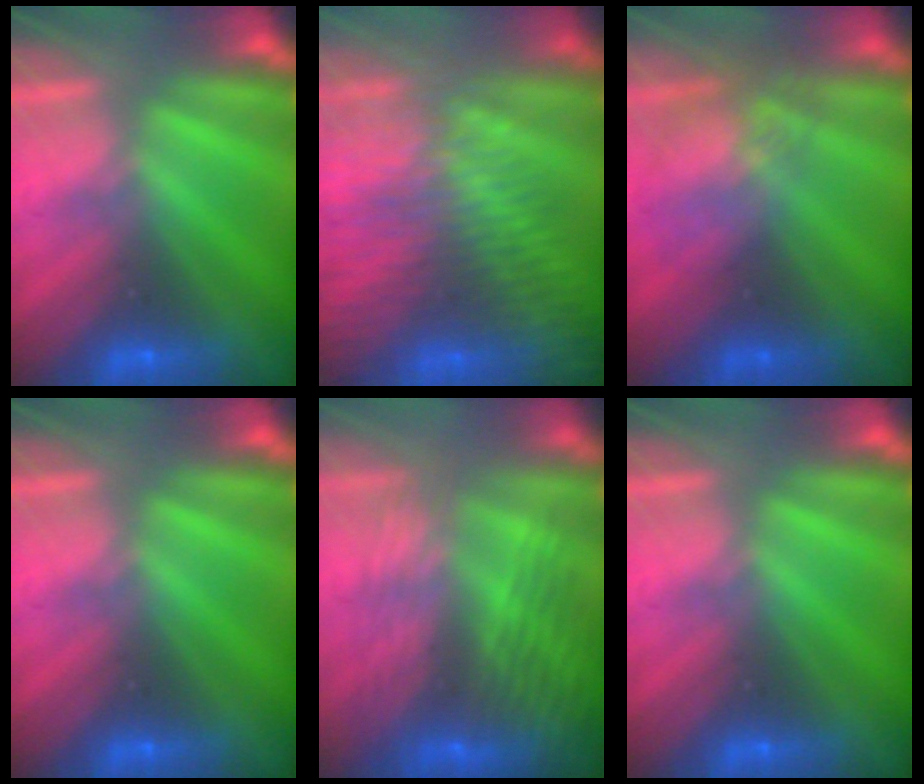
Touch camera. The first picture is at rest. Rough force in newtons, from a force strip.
{"total": 9.0}
{"total": 3.5}
{"total": 0.0}
{"total": 7.0}
{"total": 0.0}